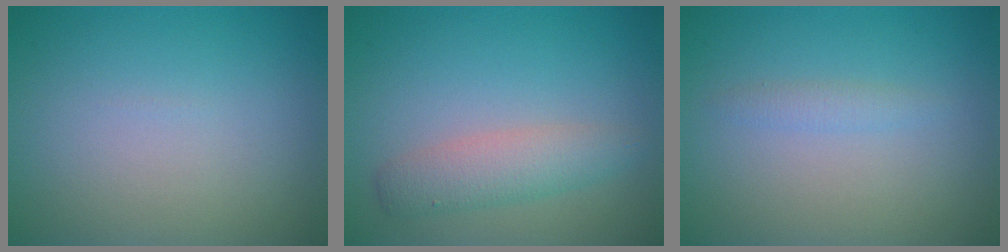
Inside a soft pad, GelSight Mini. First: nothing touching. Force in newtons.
{"total": 3.0, "press": 3.0, "slide": 0.1}
{"total": 1.0, "press": 1.0, "slide": 0.0}